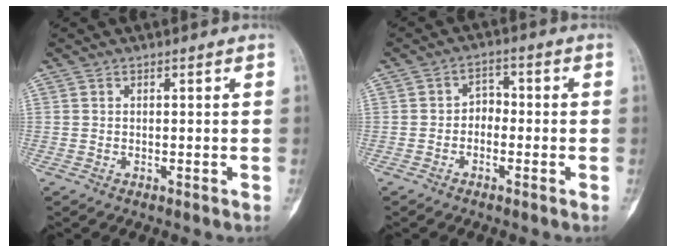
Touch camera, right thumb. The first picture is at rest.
{"total": 3.3, "force": [-0.9, 2.6, 1.8], "torque": [-0.008, 0.019, -0.025]}